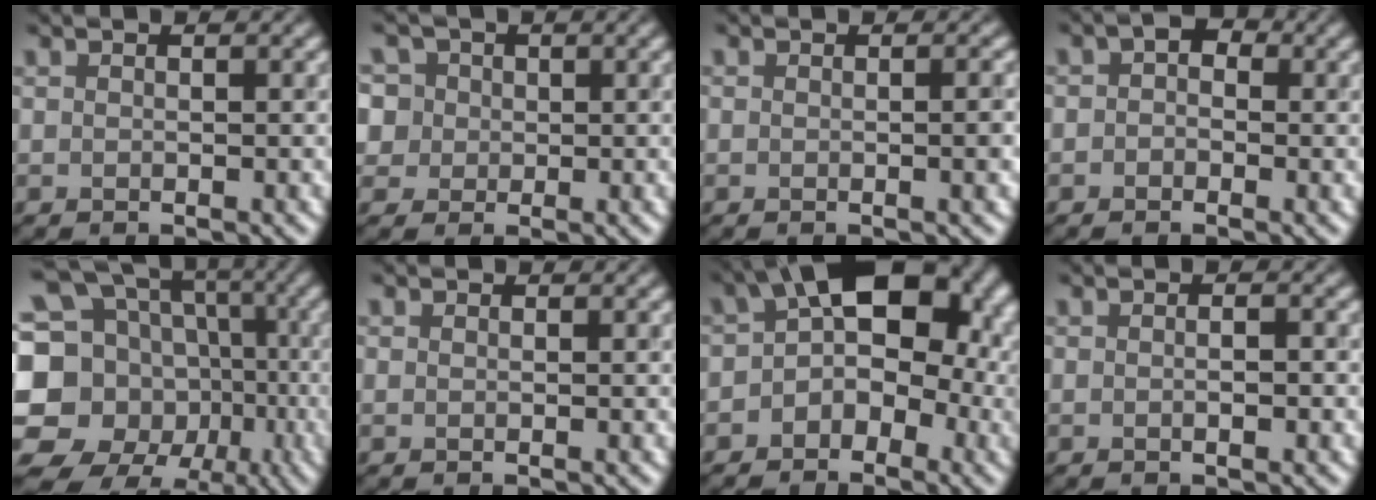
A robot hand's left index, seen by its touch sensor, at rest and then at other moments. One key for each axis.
{"total": 5.6, "fx": 2.4, "fy": 4.6, "fz": 2.0, "tx": -0.043, "ty": 0.021, "tz": 0.019}
{"total": 1.9, "fx": -0.1, "fy": 0.6, "fz": 1.8, "tx": -0.013, "ty": -0.001, "tz": -0.002}
{"total": 1.3, "fx": -0.1, "fy": 1.0, "fz": 0.9, "tx": -0.010, "ty": 0.002, "tz": -0.005}
{"total": 20.1, "fx": -4.6, "fy": 17.4, "fz": 9.0, "tx": -0.196, "ty": -0.015, "tz": -0.090}
{"total": 0.0}
{"total": 8.6, "fx": 0.3, "fy": 5.8, "fz": 6.4, "tx": -0.068, "ty": 0.016, "tz": -0.008}
{"total": 1.9, "fx": 0.3, "fy": 0.9, "fz": 1.6, "tx": 0.006, "ty": 0.006, "tz": -0.011}